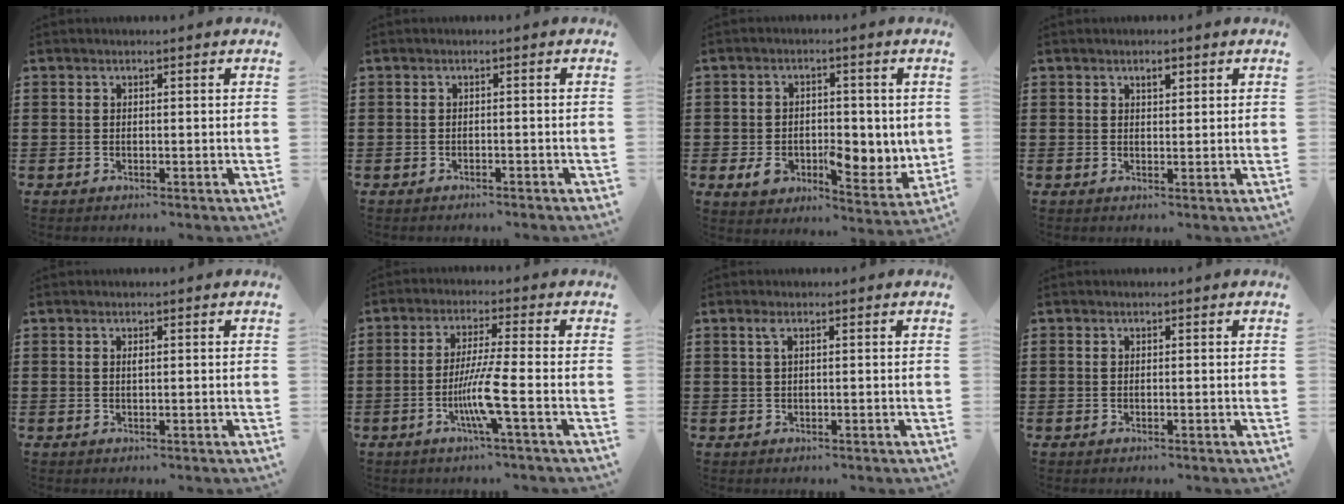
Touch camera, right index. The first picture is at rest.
{"total": 0.8, "force": [-0.7, 0.1, 0.3], "torque": [-0.008, -0.002, -0.015]}
{"total": 7.7, "force": [-1.0, 5.1, 5.7], "torque": [-0.095, 0.008, -0.015]}
{"total": 1.6, "force": [0.9, 0.7, 1.1], "torque": [-0.024, 0.006, 0.015]}
{"total": 0.6, "force": [0.1, 0.1, 0.6], "torque": [-0.012, -0.001, 0.003]}
{"total": 7.2, "force": [-2.4, -0.3, 6.8], "torque": [-0.134, -0.018, -0.049]}
{"total": 1.1, "force": [0.3, 0.2, 1.1], "torque": [-0.023, 0.002, 0.005]}
{"total": 0.0}